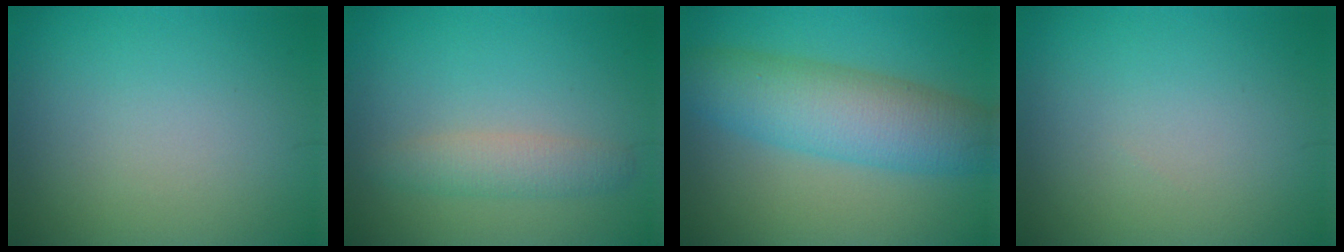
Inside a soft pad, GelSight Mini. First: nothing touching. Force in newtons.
{"total": 2.4, "press": 2.4, "slide": 0.0}
{"total": 7.2, "press": 7.2, "slide": 0.3}
{"total": 0.0}